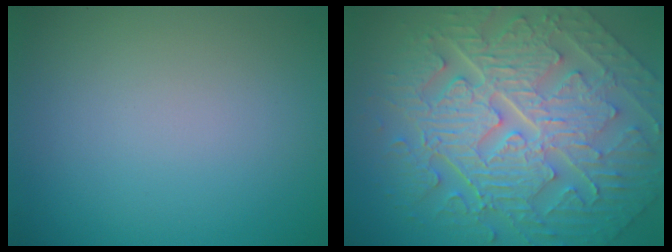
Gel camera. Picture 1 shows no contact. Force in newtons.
{"total": 11.4, "press": 7.8, "slide": 8.3}